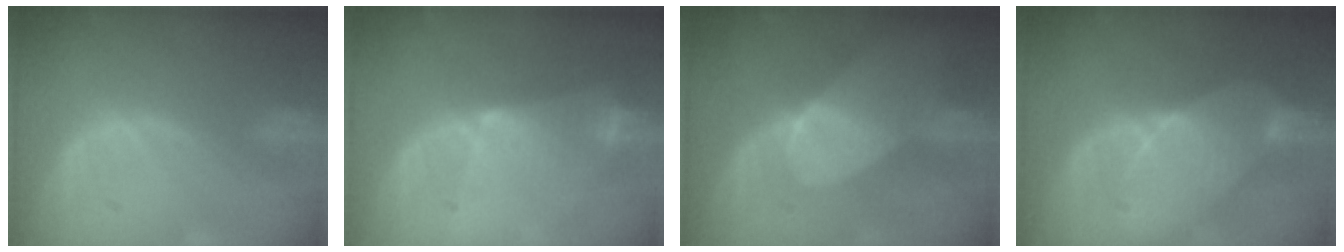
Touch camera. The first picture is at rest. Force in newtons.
{"total": 6.6, "press": 5.9, "slide": 3.0}
{"total": 7.5, "press": 6.7, "slide": 3.3}
{"total": 7.5, "press": 7.0, "slide": 2.7}